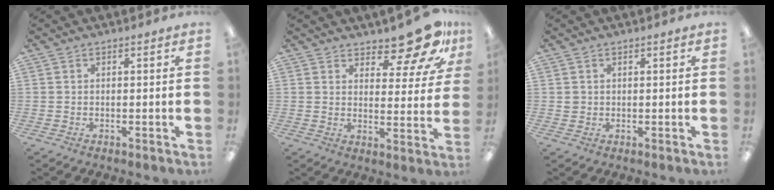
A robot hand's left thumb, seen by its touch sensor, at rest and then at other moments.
{"total": 13.2, "force": [10.5, 4.5, 6.6], "torque": [-0.081, -0.078, 0.181]}
{"total": 1.3, "force": [0.4, 1.2, 0.3], "torque": [-0.007, 0.003, 0.007]}